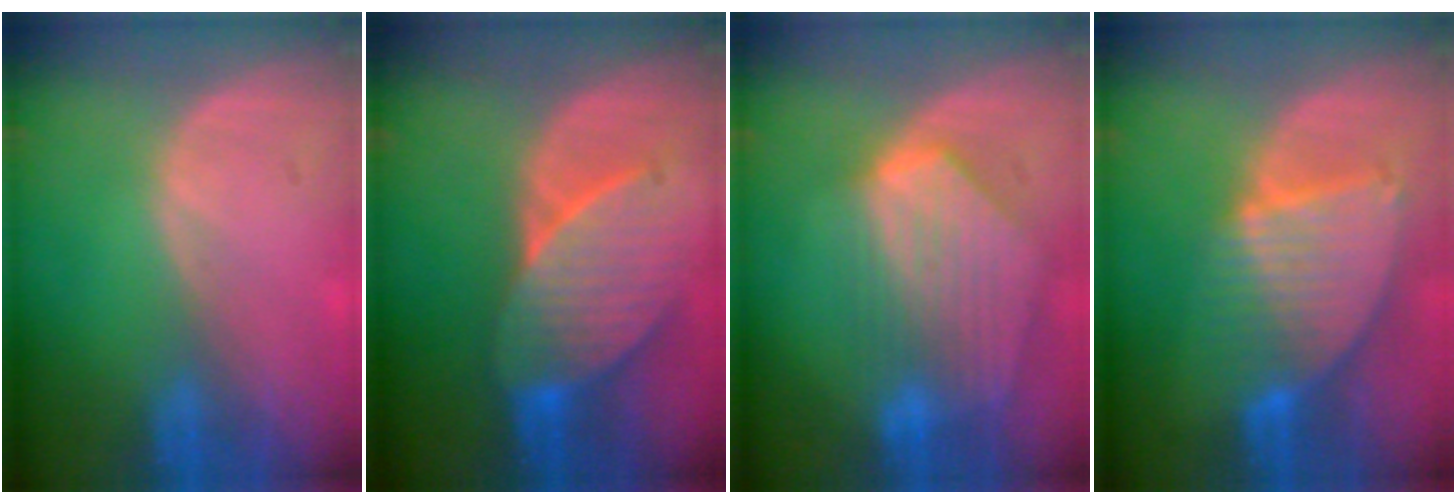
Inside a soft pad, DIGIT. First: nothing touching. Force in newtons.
{"total": 7.7, "press": 7.7, "slide": 0.4}
{"total": 9.2, "press": 8.0, "slide": 4.5}
{"total": 8.4, "press": 7.5, "slide": 3.8}